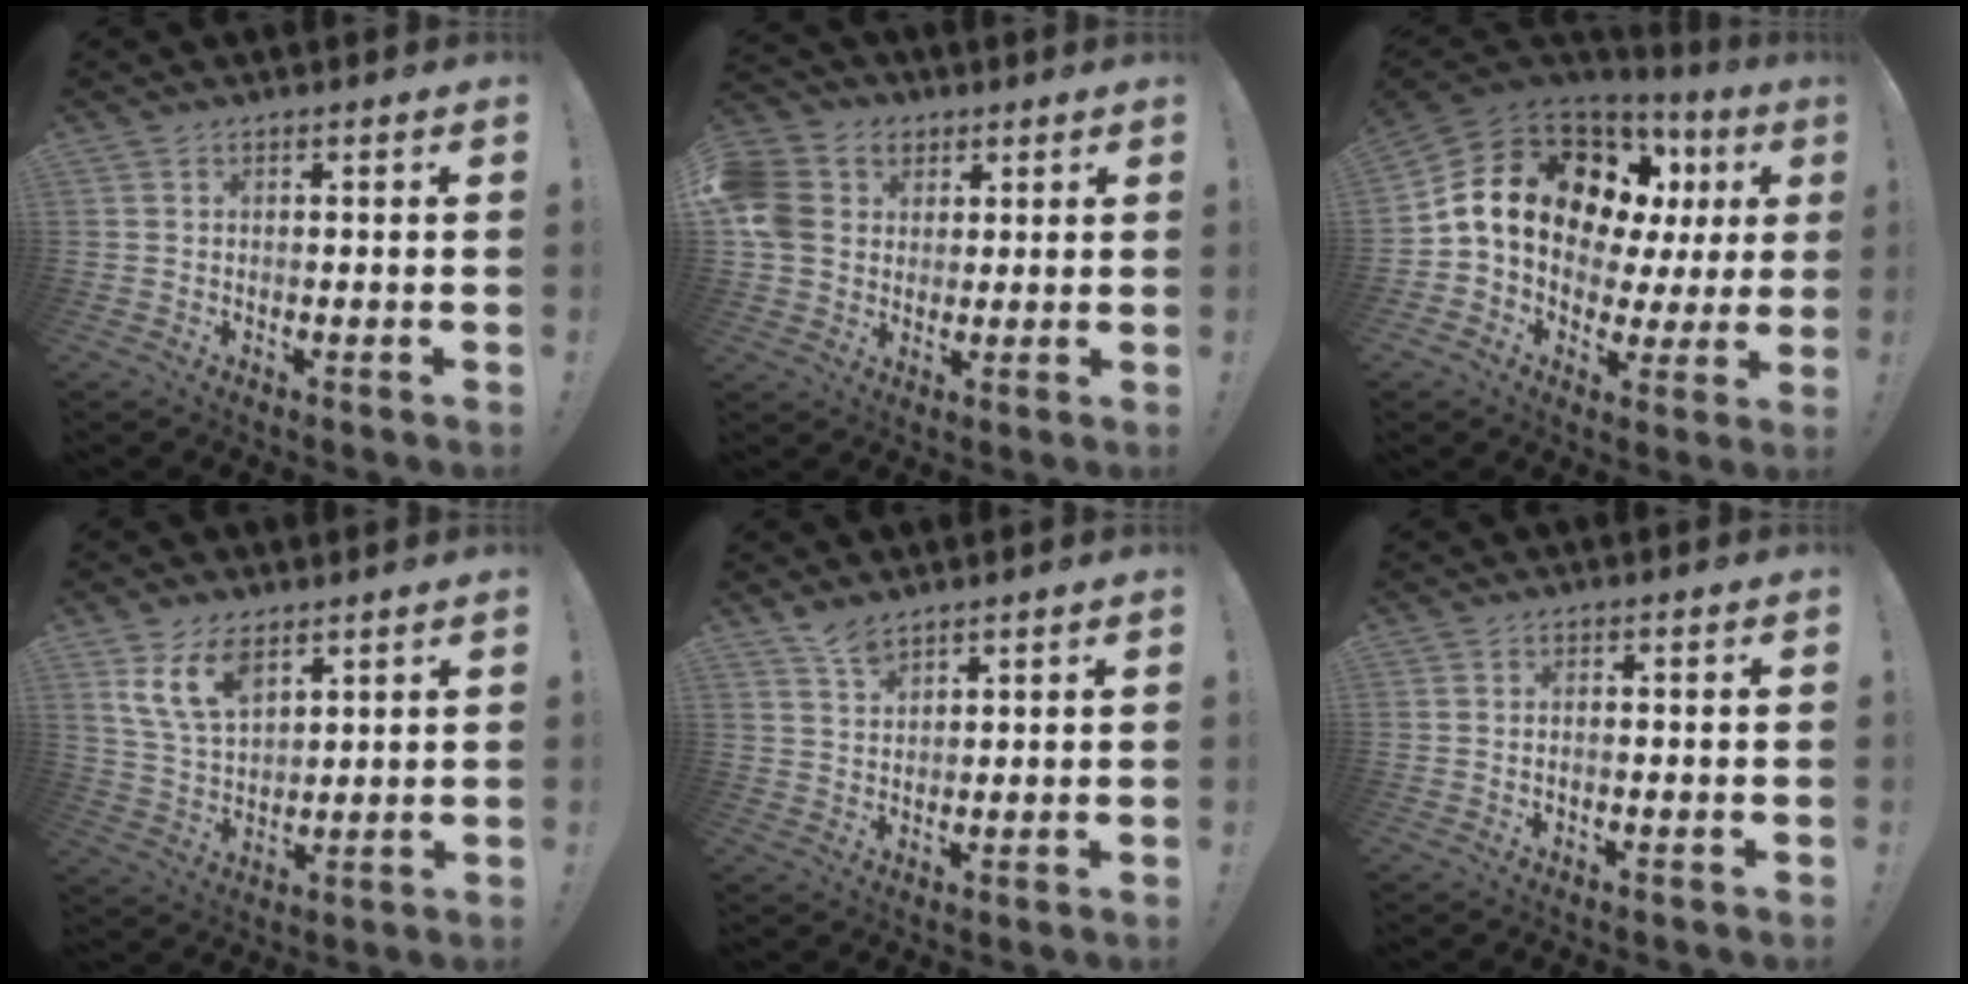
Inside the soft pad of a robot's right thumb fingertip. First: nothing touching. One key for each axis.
{"total": 11.5, "fx": 2.3, "fy": 10.2, "fz": 4.9, "tx": -0.092, "ty": 0.002, "tz": 0.048}
{"total": 18.2, "fx": 5.5, "fy": 12.4, "fz": 12.2, "tx": -0.207, "ty": -0.013, "tz": 0.116}
{"total": 11.2, "fx": 6.8, "fy": 6.0, "fz": 6.6, "tx": -0.132, "ty": -0.026, "tz": 0.130}
{"total": 4.6, "fx": 3.9, "fy": 1.6, "fz": 1.9, "tx": -0.028, "ty": -0.024, "tz": 0.071}
{"total": 1.0, "fx": -0.5, "fy": 0.3, "fz": 0.9, "tx": -0.016, "ty": 0.001, "tz": -0.008}